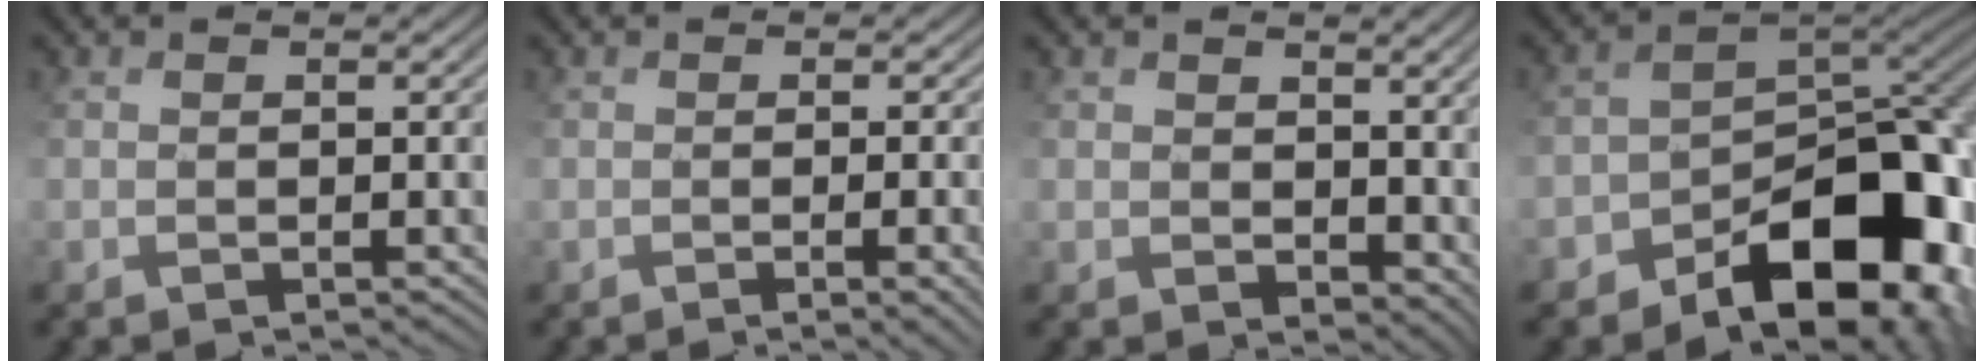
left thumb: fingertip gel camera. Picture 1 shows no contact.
{"total": 5.9, "force": [-1.5, 2.4, 5.2], "torque": [-0.045, 0.003, 0.003]}
{"total": 6.5, "force": [1.7, 5.1, 3.7], "torque": [-0.094, -0.021, 0.048]}
{"total": 13.9, "force": [-7.2, 7.7, 9.1], "torque": [-0.109, -0.013, -0.115]}